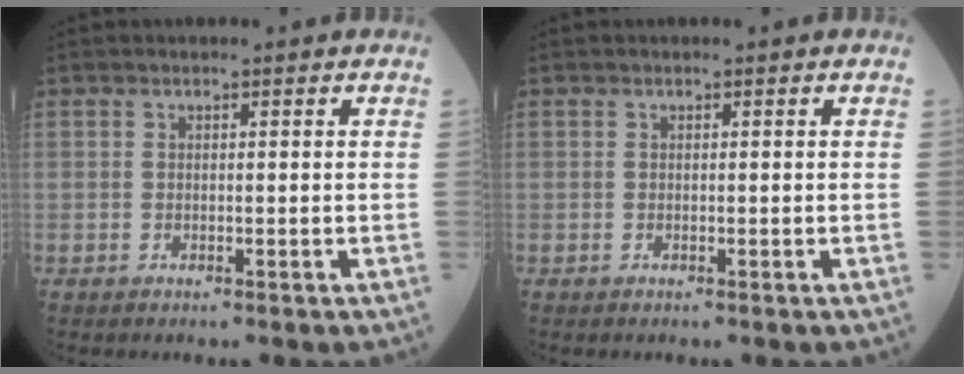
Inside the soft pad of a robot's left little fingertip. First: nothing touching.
{"total": 0.0}